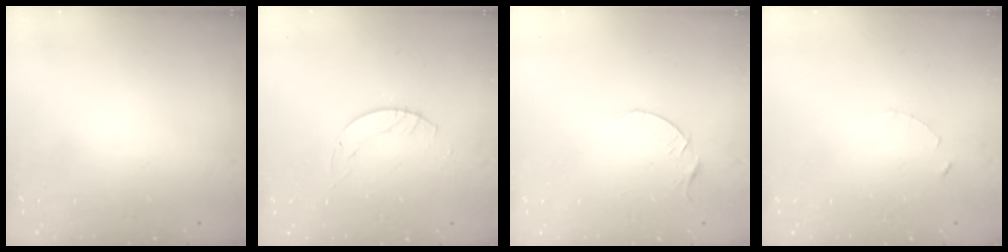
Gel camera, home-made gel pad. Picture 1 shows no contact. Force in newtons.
{"total": 2.9, "press": 2.9, "slide": 0.4}
{"total": 4.1, "press": 4.0, "slide": 0.5}
{"total": 1.0, "press": 1.0, "slide": 0.2}